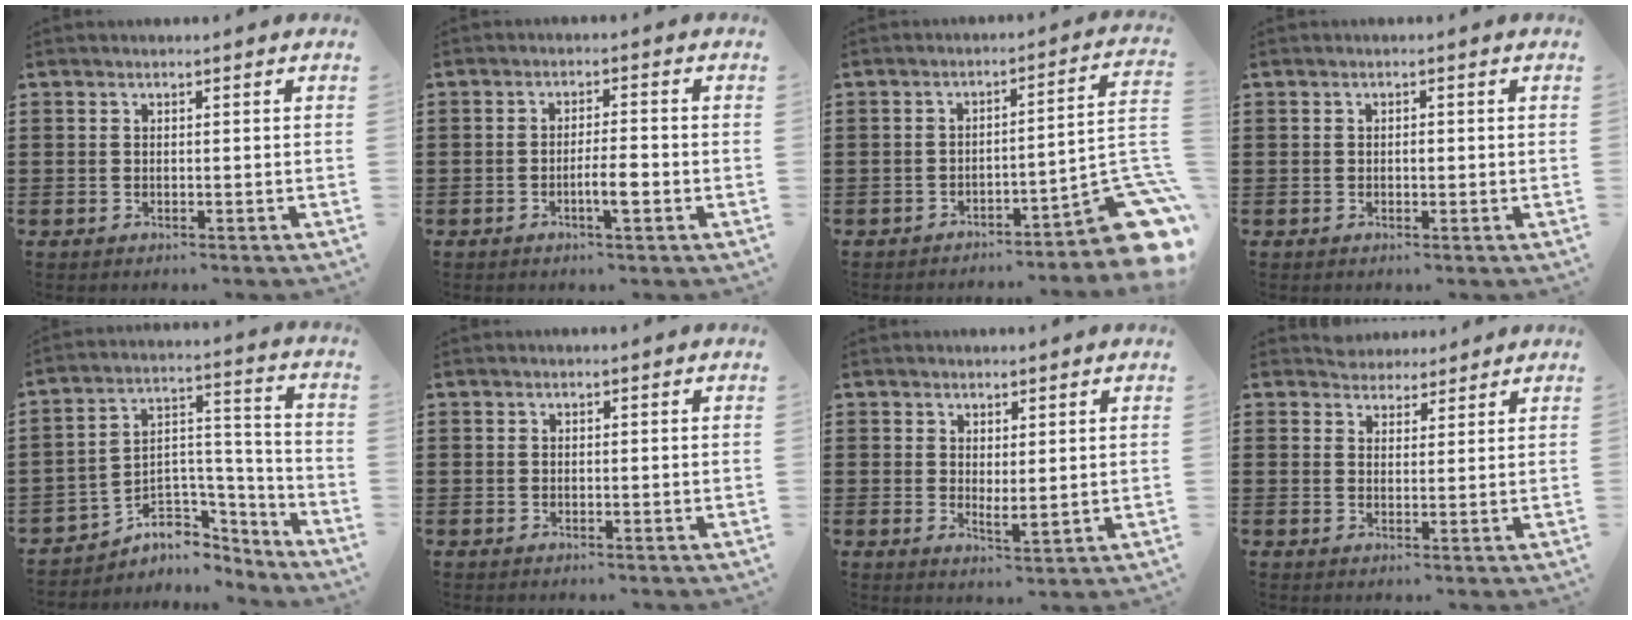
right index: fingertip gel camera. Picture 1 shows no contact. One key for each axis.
{"total": 3.7, "fx": -1.4, "fy": 0.5, "fz": 3.4, "tx": -0.057, "ty": 0.000, "tz": -0.026}
{"total": 8.1, "fx": -5.4, "fy": 1.8, "fz": 5.8, "tx": -0.060, "ty": -0.003, "tz": -0.102}
{"total": 0.8, "fx": -0.1, "fy": 0.4, "fz": 0.7, "tx": -0.015, "ty": -0.001, "tz": -0.001}
{"total": 4.9, "fx": -2.9, "fy": 3.8, "fz": 0.7, "tx": -0.025, "ty": -0.006, "tz": -0.055}
{"total": 0.0}
{"total": 1.6, "fx": 1.4, "fy": 0.3, "fz": 0.6, "tx": -0.014, "ty": 0.001, "tz": 0.028}
{"total": 3.0, "fx": 2.6, "fy": 1.4, "fz": -0.4, "tx": -0.003, "ty": 0.005, "tz": 0.051}